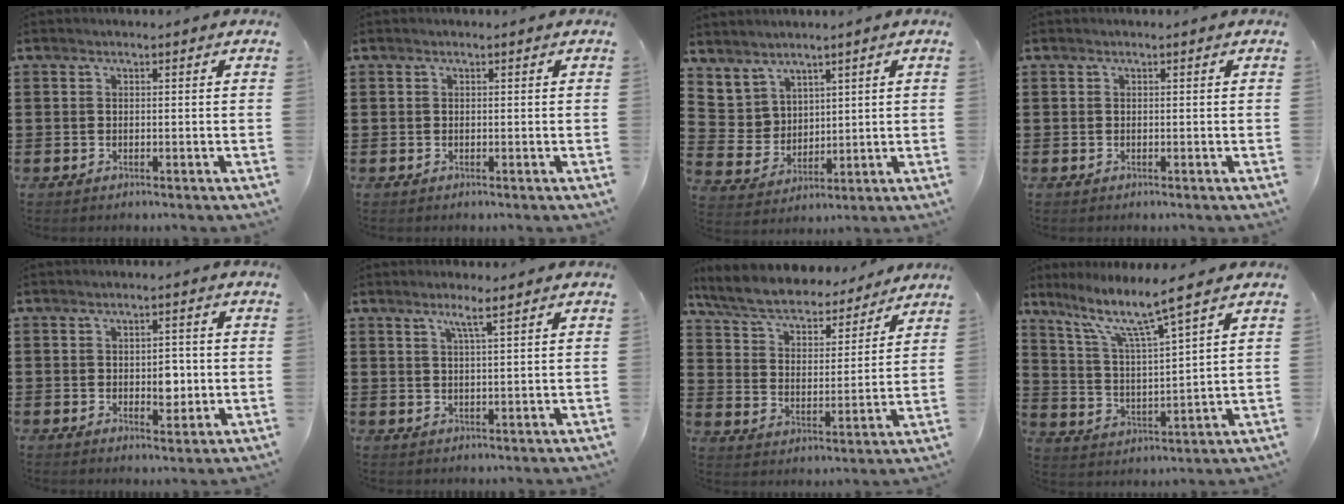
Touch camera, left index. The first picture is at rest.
{"total": 0.0}
{"total": 5.0, "force": [3.4, 3.7, -0.3], "torque": [-0.024, -0.011, 0.066]}
{"total": 0.0}
{"total": 3.7, "force": [-0.3, 2.3, 2.9], "torque": [-0.044, -0.001, -0.010]}
{"total": 2.8, "force": [1.9, -0.2, 2.1], "torque": [-0.046, -0.001, 0.033]}
{"total": 7.2, "force": [6.6, 1.3, 2.5], "torque": [-0.079, -0.041, 0.113]}
{"total": 8.0, "force": [6.0, 0.5, 5.4], "torque": [-0.129, -0.036, 0.095]}